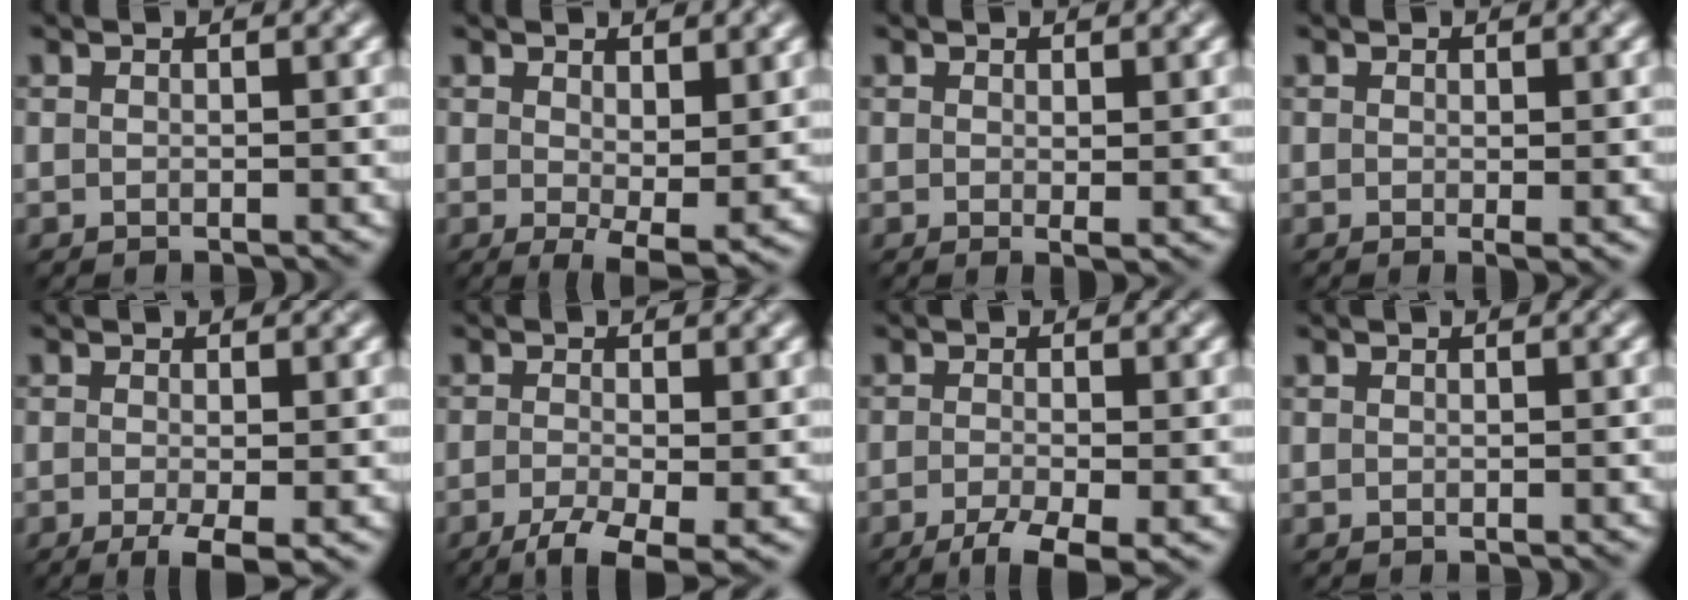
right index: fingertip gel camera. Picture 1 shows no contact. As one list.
[{"total": 4.0, "force": [0.6, 1.6, 3.6], "torque": [-0.058, -0.015, 0.015]}, {"total": 1.0, "force": [0.3, 0.2, 0.9], "torque": [-0.015, -0.006, 0.005]}, {"total": 1.0, "force": [0.1, 0.1, 1.0], "torque": [-0.015, -0.006, 0.001]}, {"total": 3.5, "force": [-1.4, 0.8, 3.1], "torque": [-0.059, -0.009, -0.023]}, {"total": 4.7, "force": [-2.5, 1.3, 3.8], "torque": [-0.077, -0.008, -0.043]}, {"total": 4.4, "force": [-2.6, 1.0, 3.5], "torque": [-0.068, -0.007, -0.048]}, {"total": 0.0}]